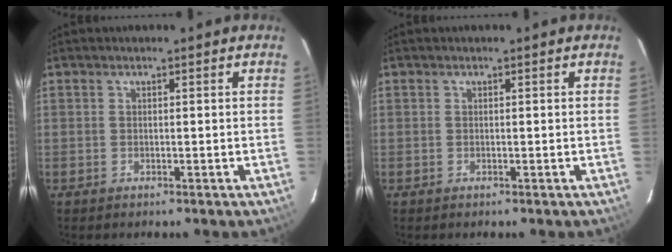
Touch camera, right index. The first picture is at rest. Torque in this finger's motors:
{"motor_torque": [0.00, 0.00, 0.03, 0.01]}